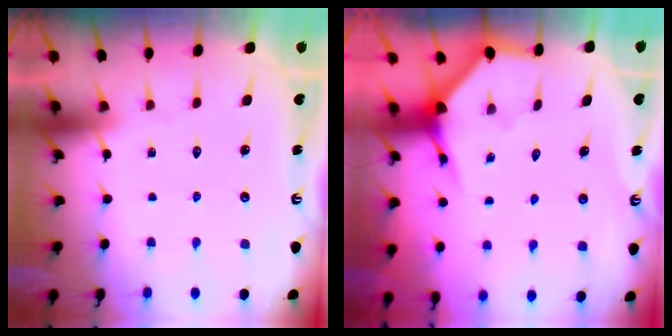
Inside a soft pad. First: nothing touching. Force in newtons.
{"total": 4.0, "press": 4.0, "slide": 0.3}